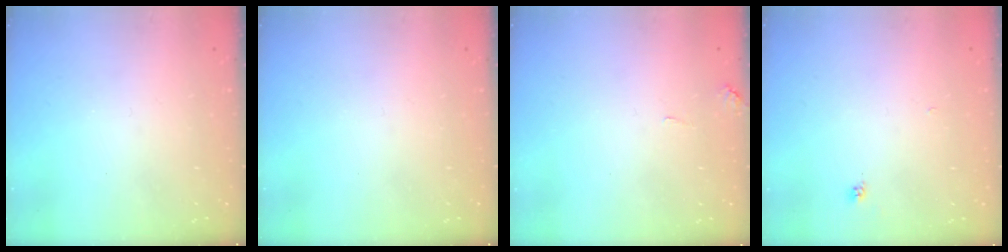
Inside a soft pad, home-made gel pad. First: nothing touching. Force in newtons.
{"total": 0.0}
{"total": 2.0, "press": 2.0, "slide": 0.5}
{"total": 1.9, "press": 1.9, "slide": 0.1}